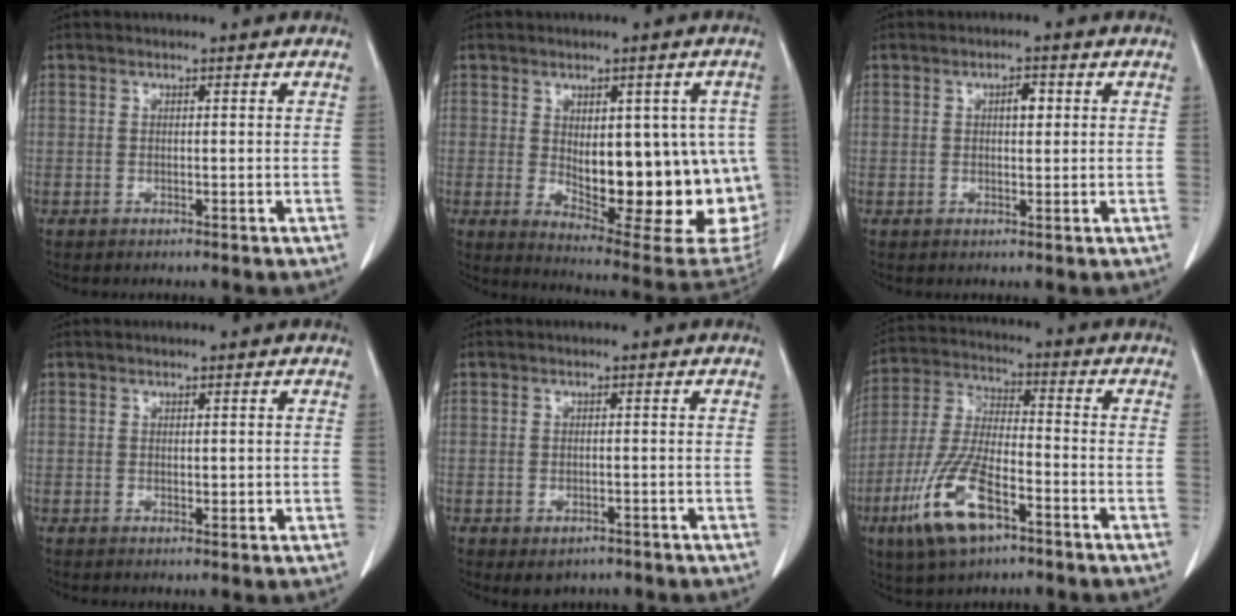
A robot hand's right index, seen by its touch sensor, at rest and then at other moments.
{"total": 20.3, "force": [-1.6, 7.7, 18.7], "torque": [-0.182, 0.006, 0.012]}
{"total": 2.2, "force": [0.6, 1.0, 1.9], "torque": [-0.030, 0.002, 0.010]}
{"total": 1.1, "force": [0.2, 0.6, 0.8], "torque": [-0.011, -0.004, 0.006]}
{"total": 2.6, "force": [-1.6, 1.6, 1.2], "torque": [-0.009, -0.001, -0.010]}
{"total": 13.0, "force": [-6.4, 4.0, 10.6], "torque": [-0.226, -0.011, -0.117]}